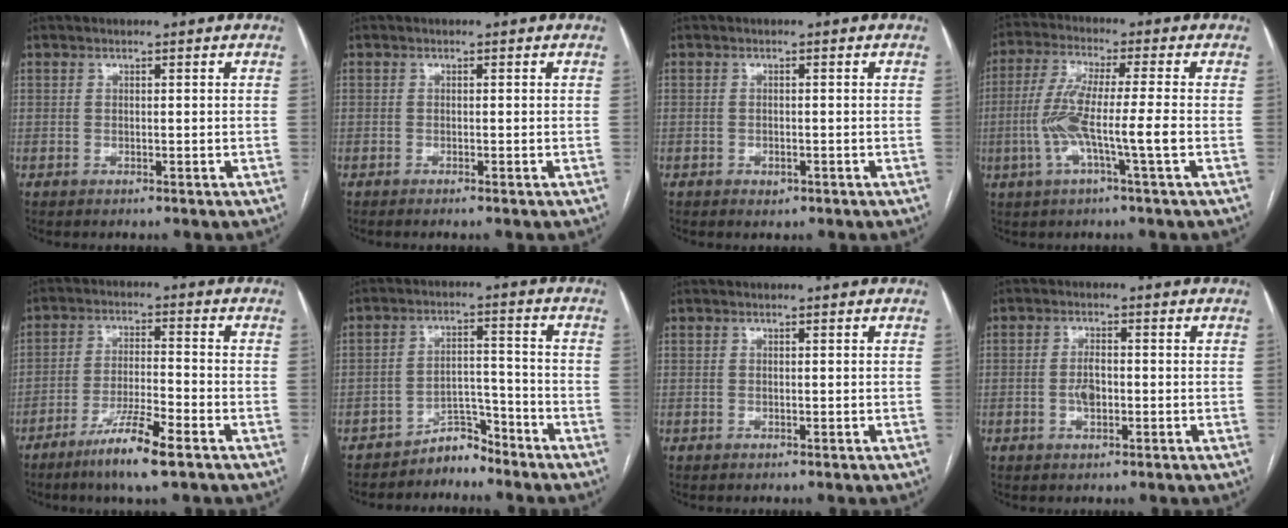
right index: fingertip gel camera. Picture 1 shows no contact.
{"total": 0.8, "force": [-0.6, -0.2, 0.5], "torque": [-0.009, 0.001, -0.011]}
{"total": 1.3, "force": [-0.7, 0.9, 0.7], "torque": [-0.009, 0.002, -0.005]}
{"total": 9.4, "force": [-2.2, -0.2, 9.1], "torque": [-0.186, 0.002, -0.045]}
{"total": 8.7, "force": [-5.5, 0.3, 6.7], "torque": [-0.127, -0.018, -0.100]}
{"total": 4.7, "force": [-4.4, 1.6, 0.5], "torque": [0.002, 0.017, -0.073]}
{"total": 0.0}
{"total": 2.9, "force": [-0.6, 1.4, 2.5], "torque": [-0.050, 0.002, -0.010]}